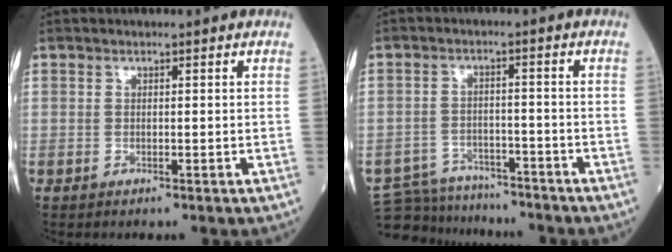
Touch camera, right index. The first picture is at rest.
{"total": 12.9, "force": [-11.9, 4.2, 2.4], "torque": [-0.057, 0.018, -0.173]}